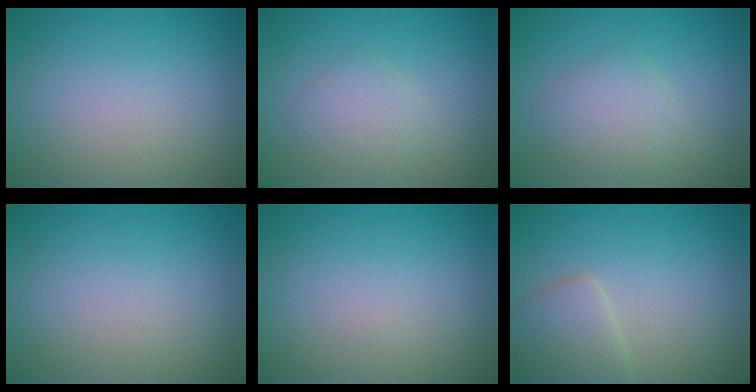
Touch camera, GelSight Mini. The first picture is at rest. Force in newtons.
{"total": 2.1, "press": 2.1, "slide": 0.0}
{"total": 2.8, "press": 2.8, "slide": 0.1}
{"total": 0.0}
{"total": 0.0}
{"total": 2.9, "press": 2.9, "slide": 0.1}